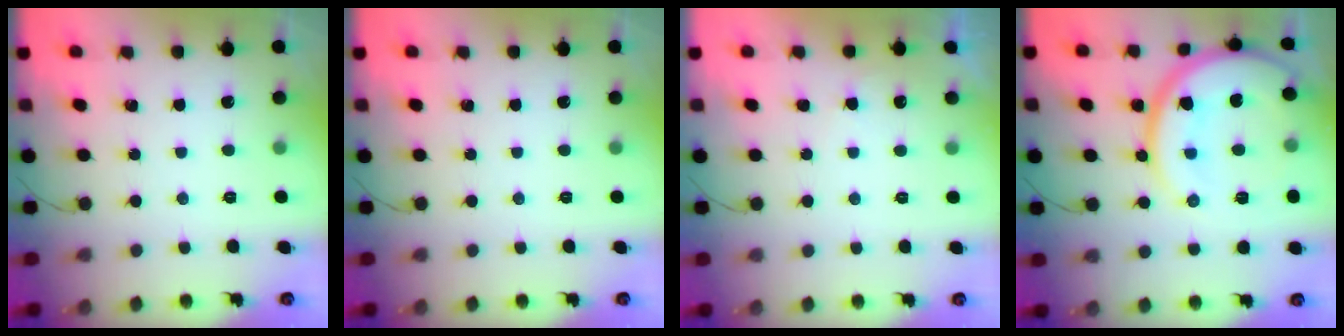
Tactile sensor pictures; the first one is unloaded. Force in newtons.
{"total": 0.0}
{"total": 3.0, "press": 3.0, "slide": 0.0}
{"total": 19.2, "press": 19.1, "slide": 1.4}